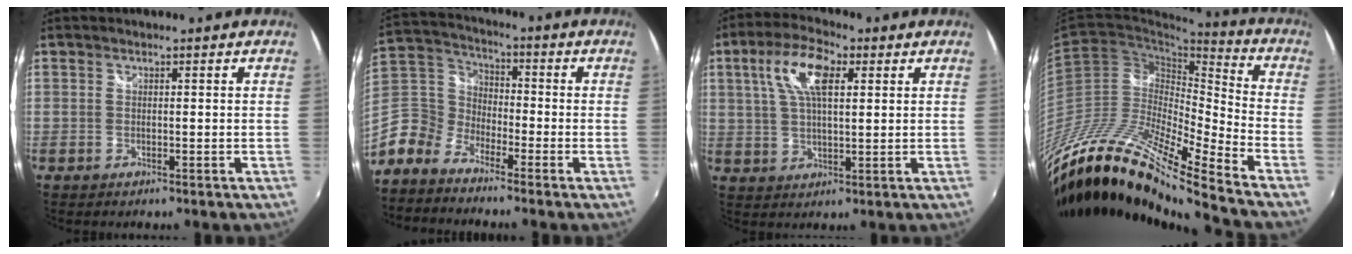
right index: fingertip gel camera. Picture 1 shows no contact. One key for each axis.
{"total": 11.8, "fx": -8.2, "fy": 7.7, "fz": 3.6, "tx": -0.111, "ty": 0.021, "tz": -0.191}
{"total": 10.0, "fx": 3.6, "fy": 4.0, "fz": 8.5, "tx": -0.166, "ty": 0.022, "tz": 0.064}
{"total": 22.2, "fx": -17.8, "fy": 1.6, "fz": 13.2, "tx": -0.236, "ty": -0.028, "tz": -0.338}